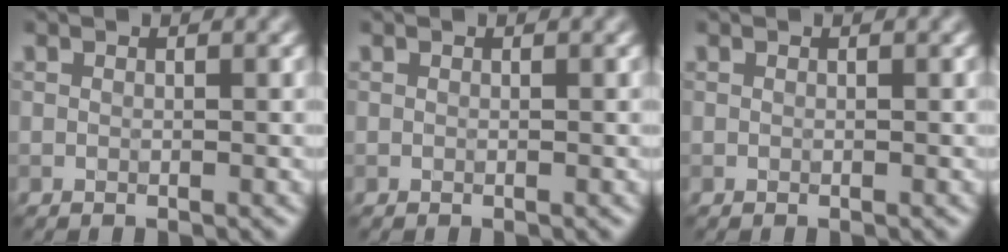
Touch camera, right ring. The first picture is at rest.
{"total": 0.0}
{"total": 0.0}